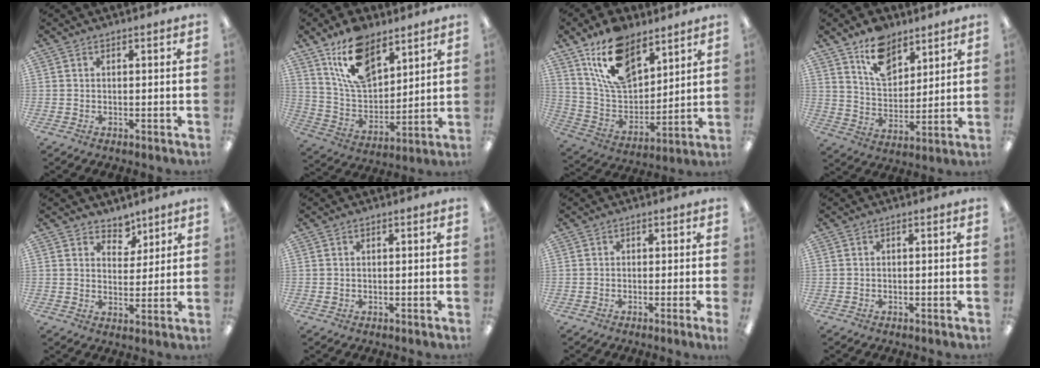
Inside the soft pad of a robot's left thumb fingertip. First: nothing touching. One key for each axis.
{"total": 15.4, "fx": 9.8, "fy": 8.2, "fz": 8.6, "tx": -0.162, "ty": -0.038, "tz": 0.182}
{"total": 16.6, "fx": 10.7, "fy": 9.0, "fz": 9.0, "tx": -0.167, "ty": -0.044, "tz": 0.197}
{"total": 11.7, "fx": 8.1, "fy": 6.9, "fz": 4.8, "tx": -0.076, "ty": -0.044, "tz": 0.150}
{"total": 5.3, "fx": 4.2, "fy": 3.0, "fz": 0.8, "tx": 0.000, "ty": -0.032, "tz": 0.074}
{"total": 0.0}
{"total": 1.1, "fx": -0.5, "fy": -0.4, "fz": 0.8, "tx": -0.011, "ty": -0.008, "tz": -0.010}
{"total": 0.0}